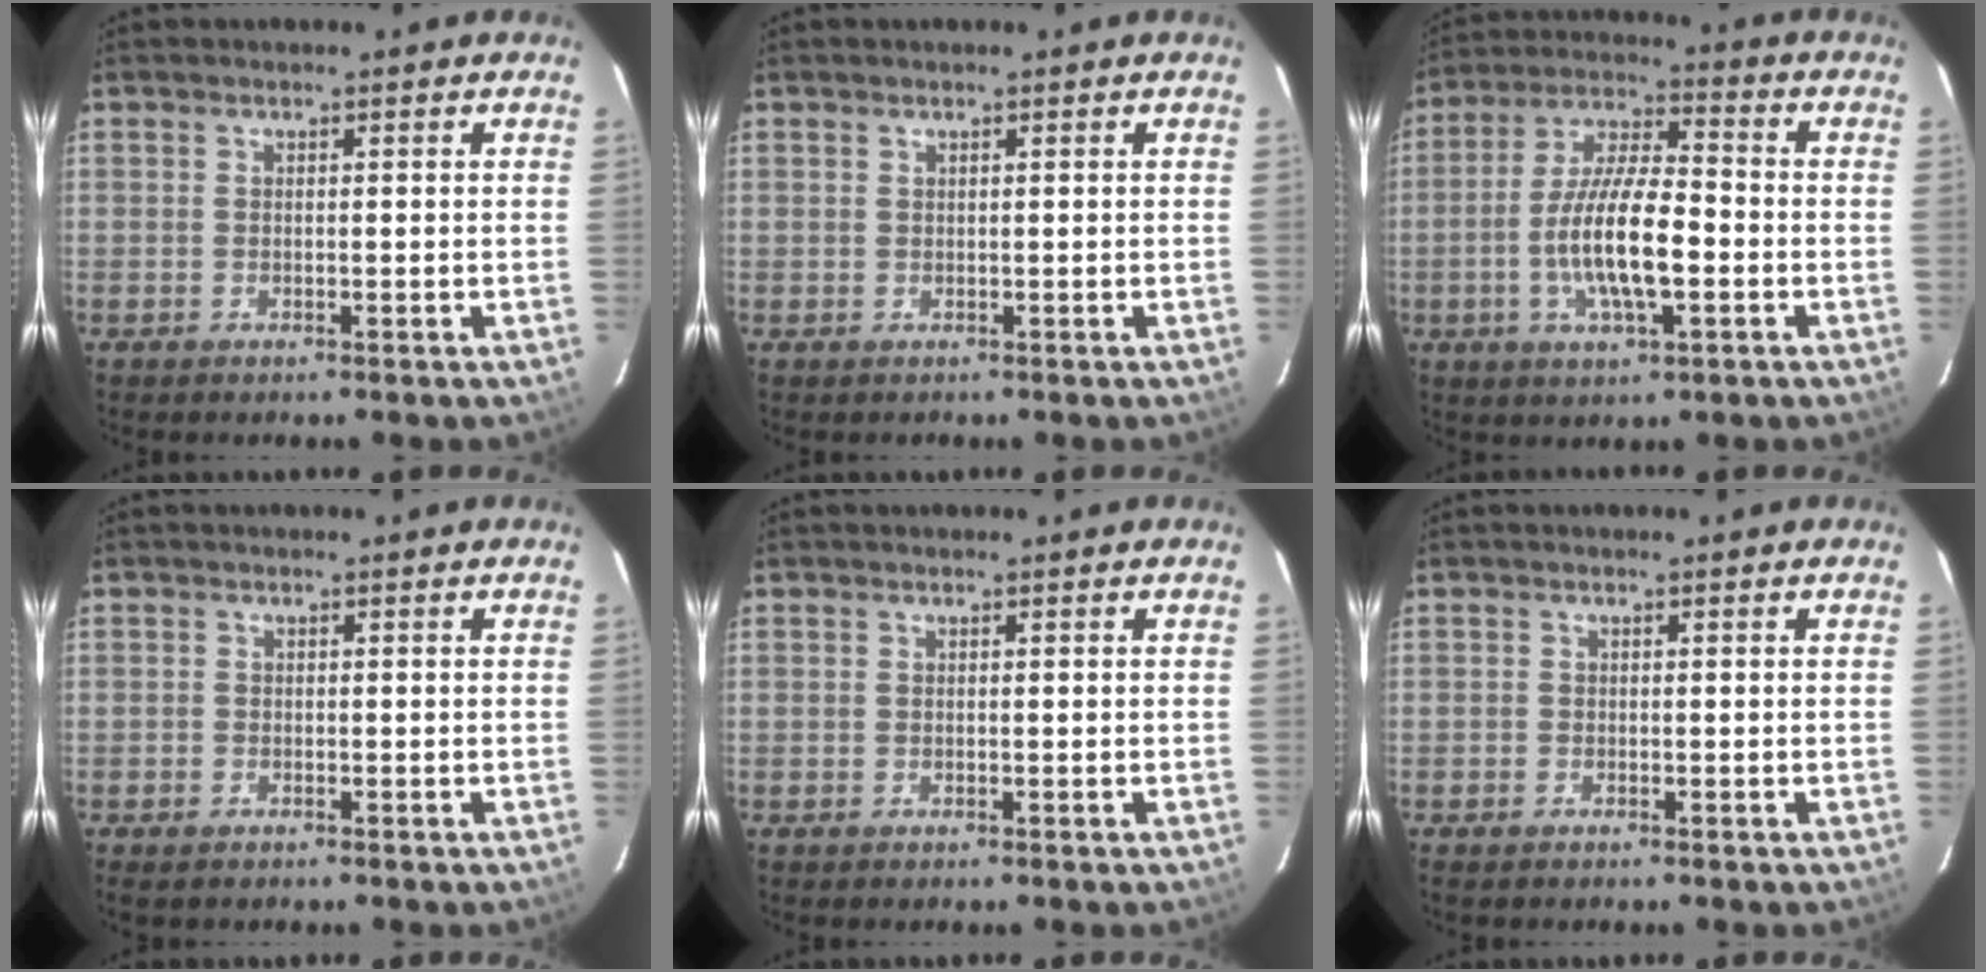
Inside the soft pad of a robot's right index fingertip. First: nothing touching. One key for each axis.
{"total": 0.7, "fx": 0.2, "fy": 0.6, "fz": -0.1, "tx": 0.005, "ty": 0.005, "tz": 0.005}
{"total": 13.4, "fx": -3.2, "fy": 3.8, "fz": 12.4, "tx": -0.245, "ty": -0.002, "tz": -0.060}
{"total": 1.3, "fx": -1.0, "fy": 0.7, "fz": 0.4, "tx": -0.010, "ty": -0.002, "tz": -0.019}
{"total": 0.0}
{"total": 0.7, "fx": -0.6, "fy": 0.3, "fz": 0.1, "tx": -0.004, "ty": 0.001, "tz": -0.012}